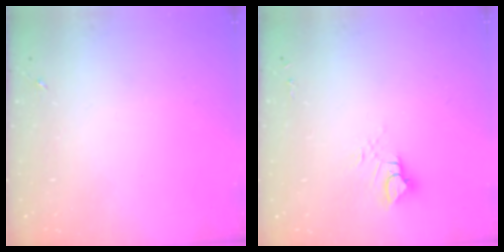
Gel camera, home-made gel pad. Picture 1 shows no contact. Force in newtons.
{"total": 6.3, "press": 6.3, "slide": 0.5}